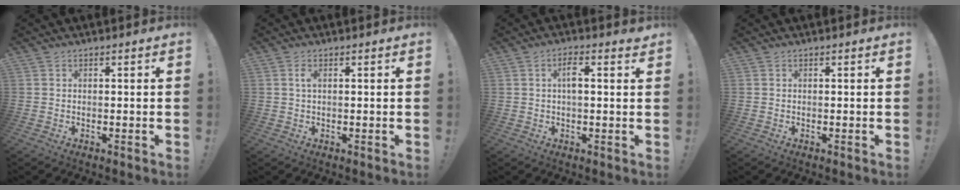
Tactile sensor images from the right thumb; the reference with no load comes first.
{"total": 1.6, "force": [0.4, 0.7, 1.4], "torque": [-0.023, 0.002, 0.004]}
{"total": 4.1, "force": [1.4, 1.3, 3.6], "torque": [-0.055, -0.009, 0.017]}
{"total": 0.0}